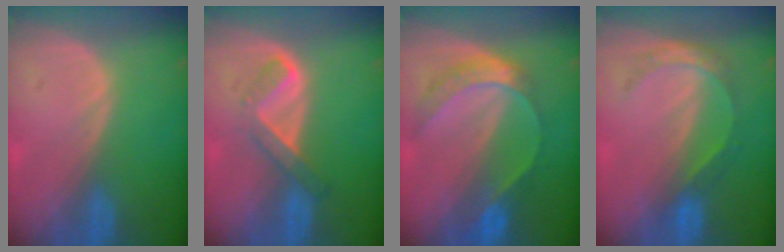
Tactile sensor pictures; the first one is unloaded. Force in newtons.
{"total": 5.3, "press": 4.5, "slide": 2.9}
{"total": 7.4, "press": 6.2, "slide": 4.0}
{"total": 5.6, "press": 4.8, "slide": 2.8}